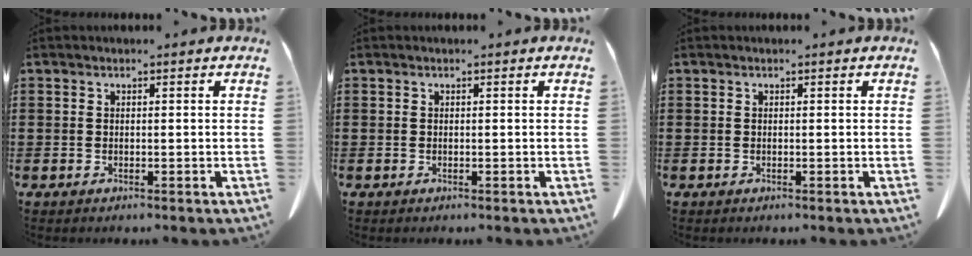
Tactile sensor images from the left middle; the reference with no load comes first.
{"total": 0.0}
{"total": 0.0}